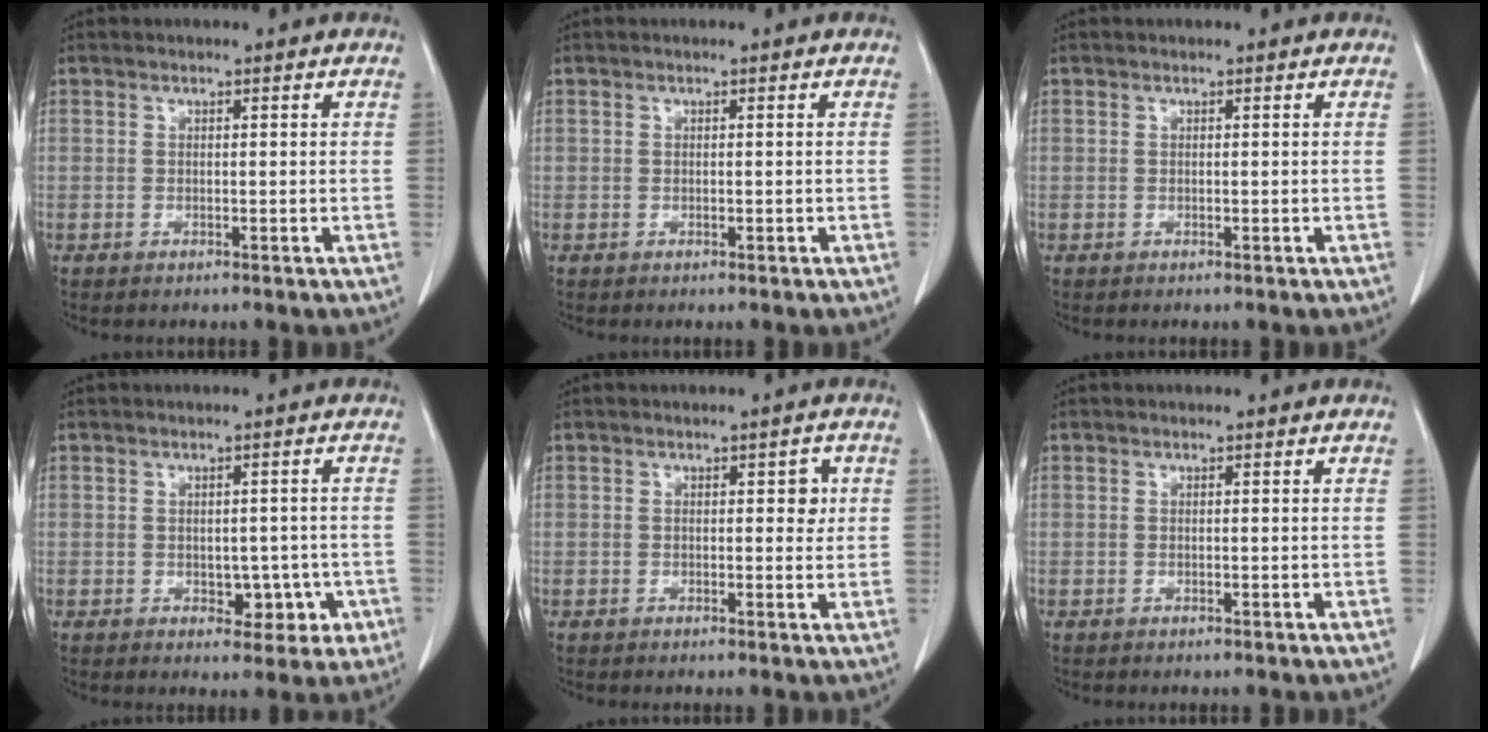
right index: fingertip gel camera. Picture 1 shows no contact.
{"total": 0.0}
{"total": 0.0}
{"total": 4.6, "force": [-1.3, 3.3, 2.9], "torque": [-0.019, 0.012, -0.006]}
{"total": 2.4, "force": [0.5, 1.3, 1.9], "torque": [-0.021, 0.010, 0.006]}
{"total": 0.0}